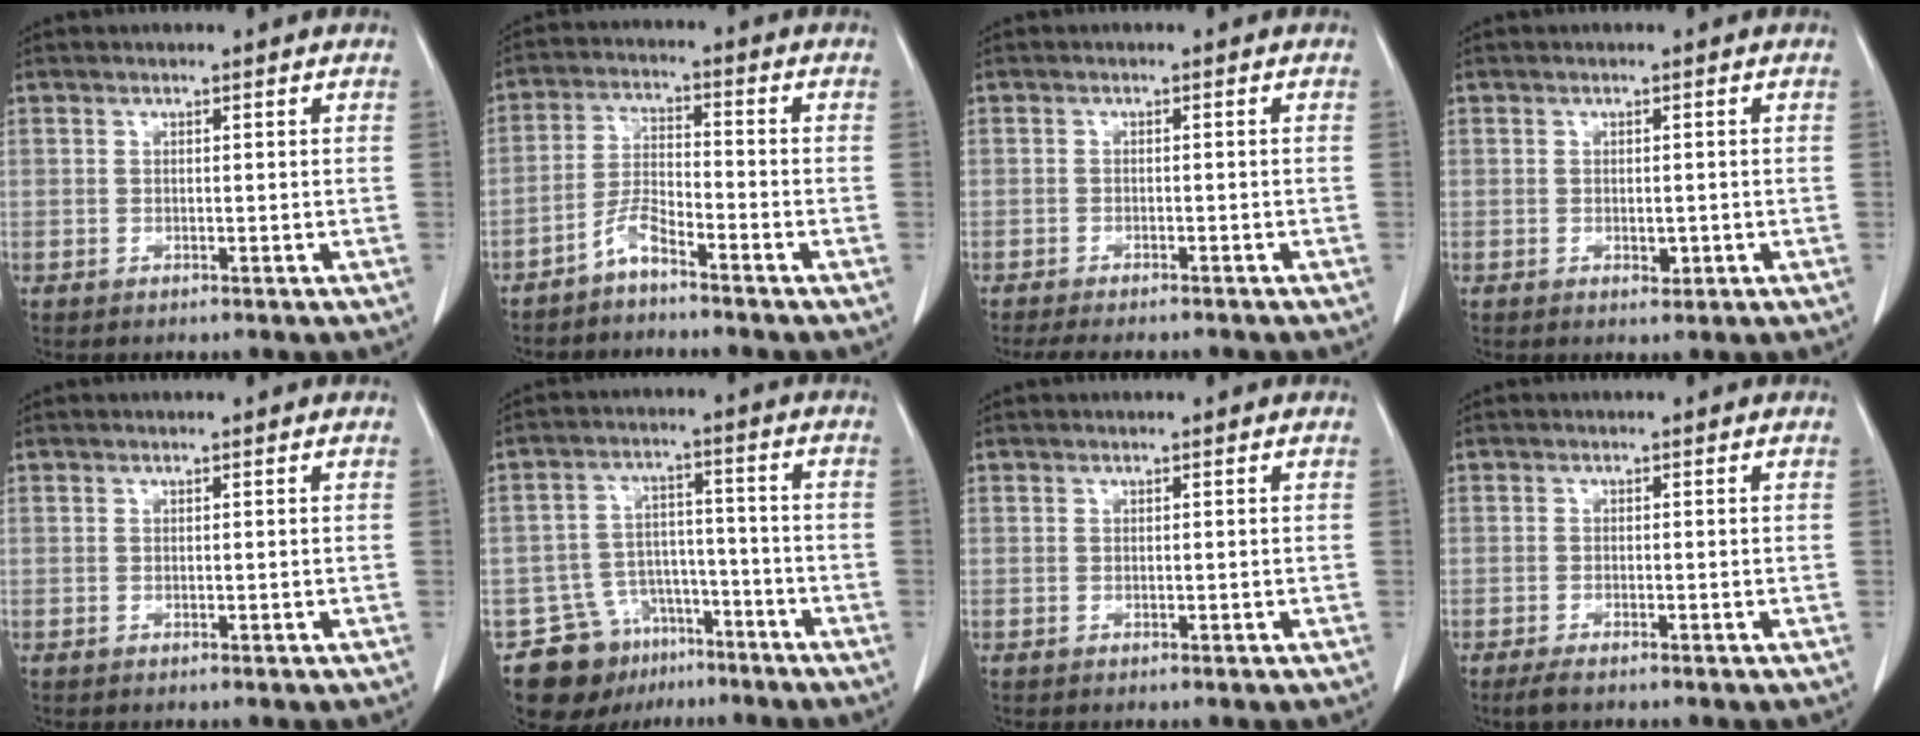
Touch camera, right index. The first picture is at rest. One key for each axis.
{"total": 4.0, "fx": -3.3, "fy": 0.2, "fz": 2.3, "tx": -0.046, "ty": -0.006, "tz": -0.072}
{"total": 3.7, "fx": -3.4, "fy": -0.1, "fz": 1.4, "tx": -0.012, "ty": -0.009, "tz": -0.055}
{"total": 1.6, "fx": -0.2, "fy": 0.8, "fz": 1.3, "tx": -0.016, "ty": -0.002, "tz": -0.001}
{"total": 0.0}
{"total": 9.3, "fx": -6.1, "fy": 6.6, "fz": 2.5, "tx": -0.038, "ty": 0.030, "tz": -0.093}
{"total": 0.0}
{"total": 1.9, "fx": -1.0, "fy": 0.3, "fz": 1.6, "tx": -0.030, "ty": -0.004, "tz": -0.020}